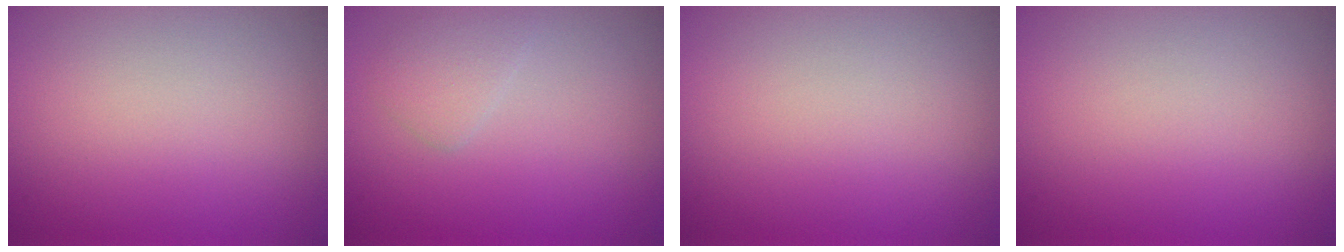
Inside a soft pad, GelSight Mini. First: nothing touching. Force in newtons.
{"total": 1.6, "press": 1.6, "slide": 0.1}
{"total": 0.0}
{"total": 0.0}